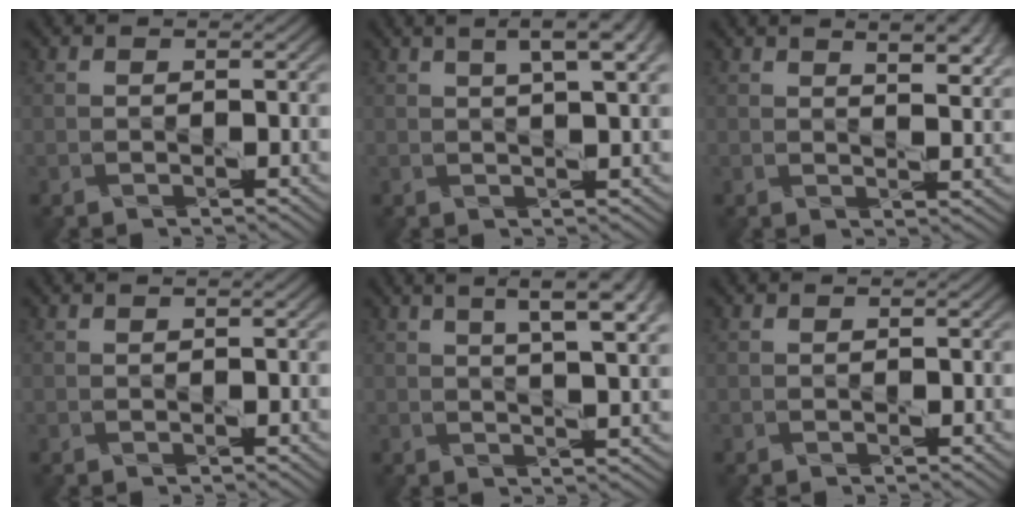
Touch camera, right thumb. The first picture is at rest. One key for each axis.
{"total": 6.7, "fx": 3.0, "fy": 1.6, "fz": 5.8, "tx": -0.070, "ty": 0.018, "tz": 0.035}
{"total": 6.5, "fx": 3.5, "fy": 2.2, "fz": 5.0, "tx": -0.066, "ty": 0.007, "tz": 0.048}
{"total": 0.6, "fx": 0.3, "fy": 0.0, "fz": 0.5, "tx": -0.008, "ty": 0.005, "tz": 0.004}
{"total": 8.9, "fx": 4.4, "fy": 2.3, "fz": 7.4, "tx": -0.090, "ty": 0.024, "tz": 0.050}
{"total": 0.0}